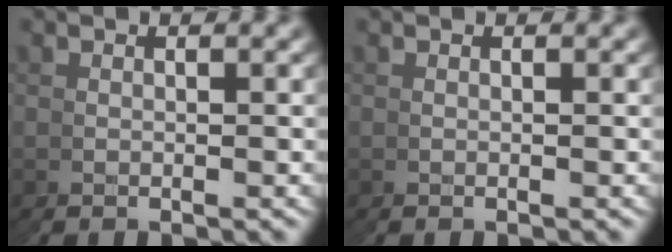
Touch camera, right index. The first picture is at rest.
{"total": 0.0}